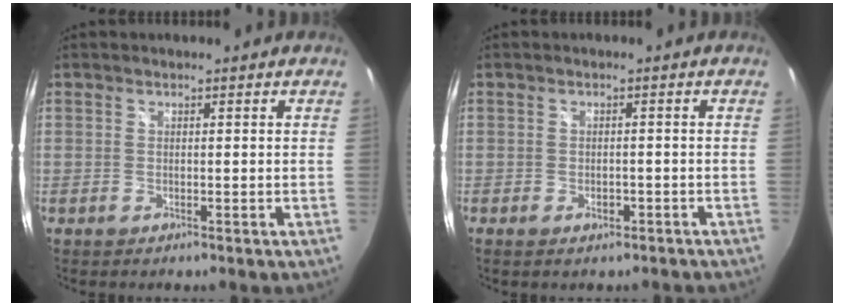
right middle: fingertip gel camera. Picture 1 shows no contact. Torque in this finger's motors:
{"motor_torque": [1.08, -1.06, 0.05, 0.06]}